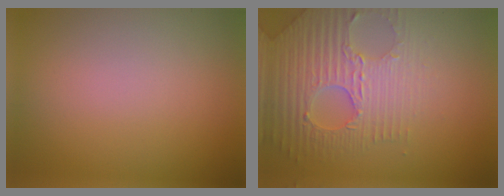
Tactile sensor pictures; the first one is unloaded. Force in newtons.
{"total": 6.6, "press": 5.1, "slide": 4.2}